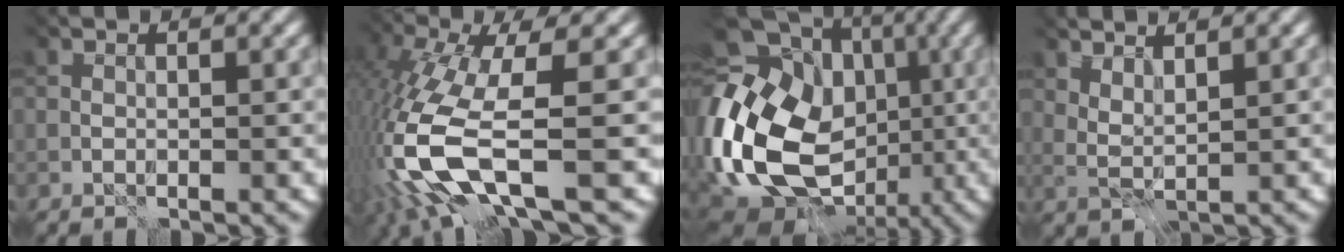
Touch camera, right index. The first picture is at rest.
{"total": 10.4, "force": [-3.3, 3.1, 9.4], "torque": [-0.229, -0.017, -0.065]}
{"total": 18.2, "force": [-2.1, 13.7, 11.8], "torque": [-0.246, -0.005, -0.034]}
{"total": 1.9, "force": [1.8, 0.0, 0.8], "torque": [-0.023, 0.000, 0.039]}